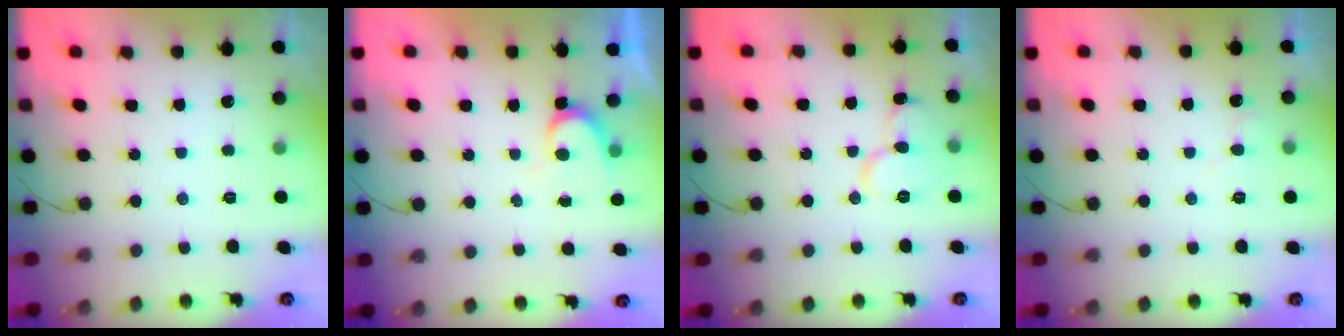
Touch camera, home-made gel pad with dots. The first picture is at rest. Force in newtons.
{"total": 4.8, "press": 4.8, "slide": 0.6}
{"total": 10.0, "press": 10.0, "slide": 1.2}
{"total": 4.9, "press": 4.8, "slide": 0.5}